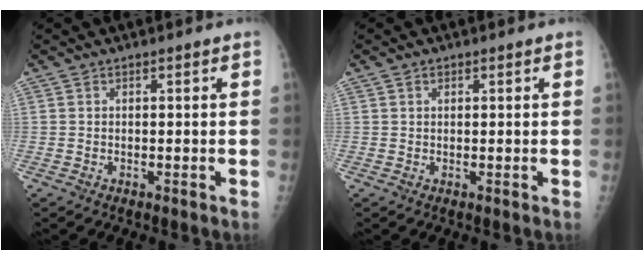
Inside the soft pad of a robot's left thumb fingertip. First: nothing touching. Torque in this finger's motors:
{"motor_torque": [0.01, -0.08, -0.11, -0.11, 0.02]}